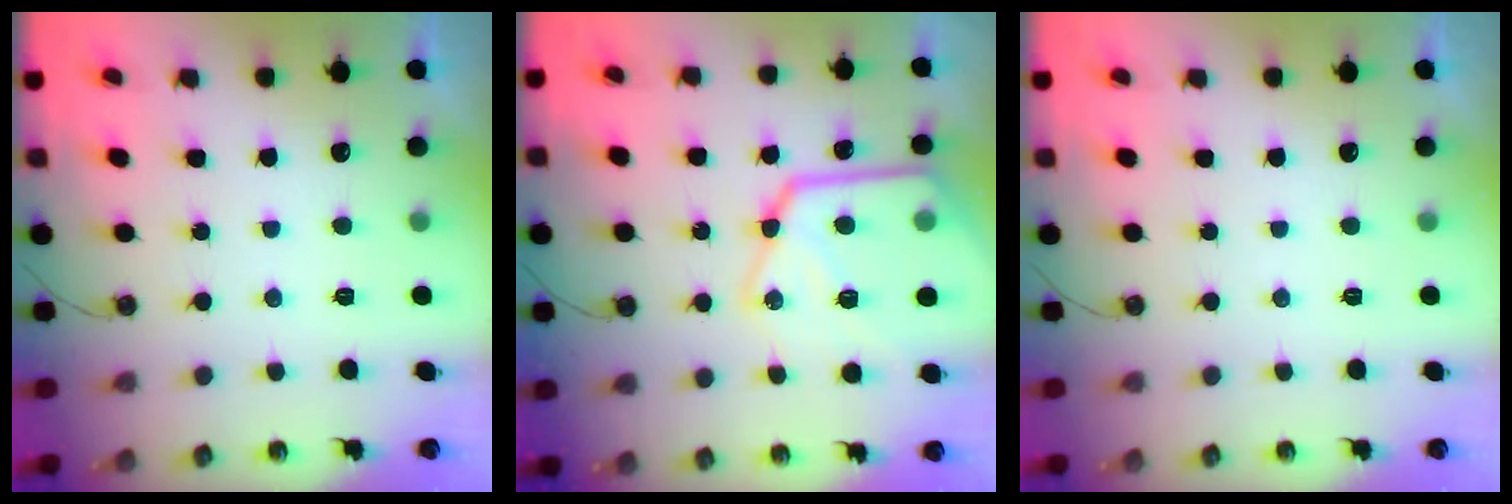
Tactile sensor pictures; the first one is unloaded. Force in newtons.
{"total": 21.9, "press": 21.8, "slide": 2.4}
{"total": 0.0}